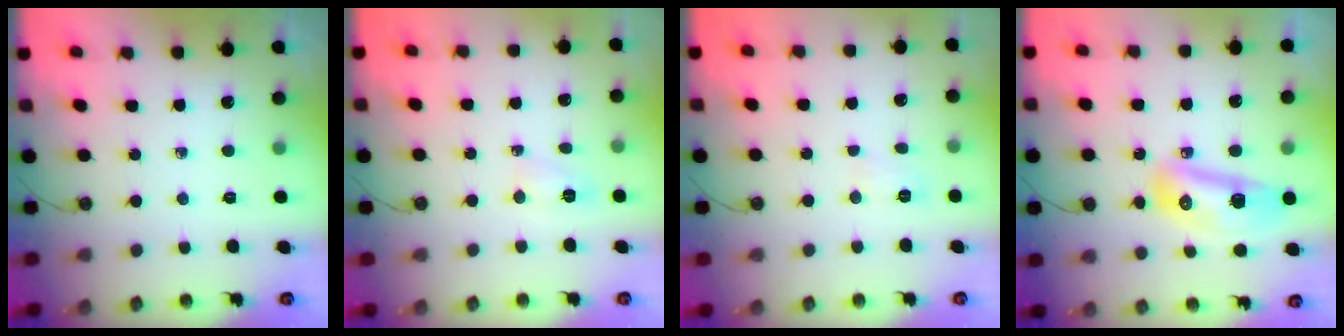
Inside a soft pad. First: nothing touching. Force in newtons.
{"total": 3.7, "press": 3.7, "slide": 0.4}
{"total": 3.5, "press": 3.4, "slide": 1.0}
{"total": 10.8, "press": 10.7, "slide": 1.2}